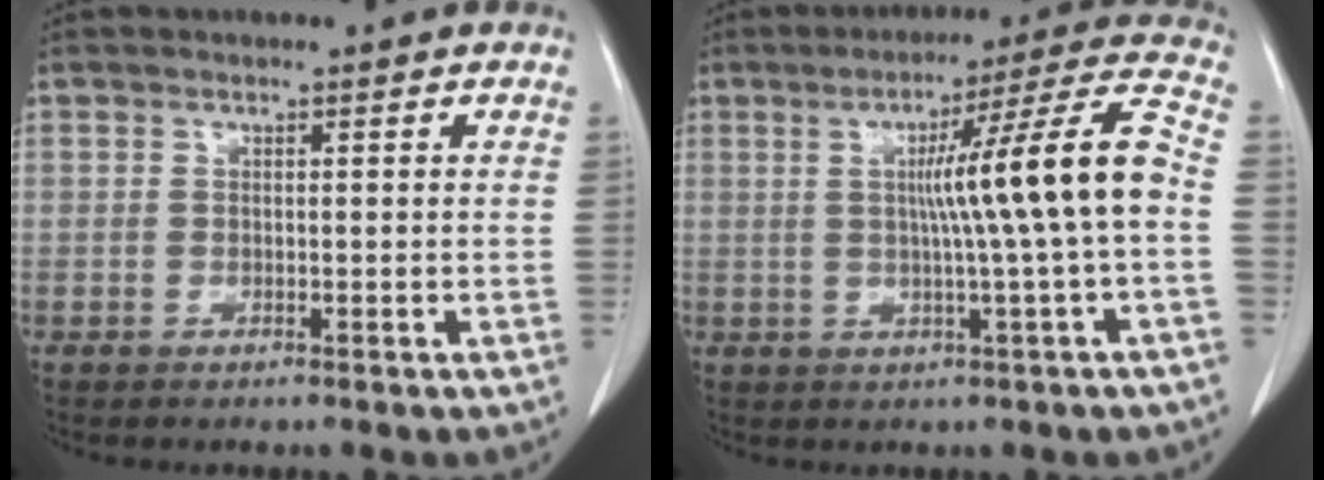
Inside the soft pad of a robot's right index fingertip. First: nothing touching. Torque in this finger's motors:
{"motor_torque": [1.39, -0.18, 0.63, 0.21]}